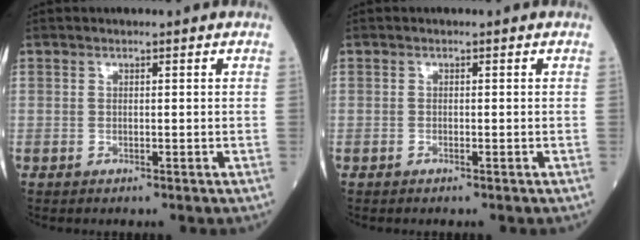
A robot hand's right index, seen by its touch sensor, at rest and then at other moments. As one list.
[{"total": 0.0}]